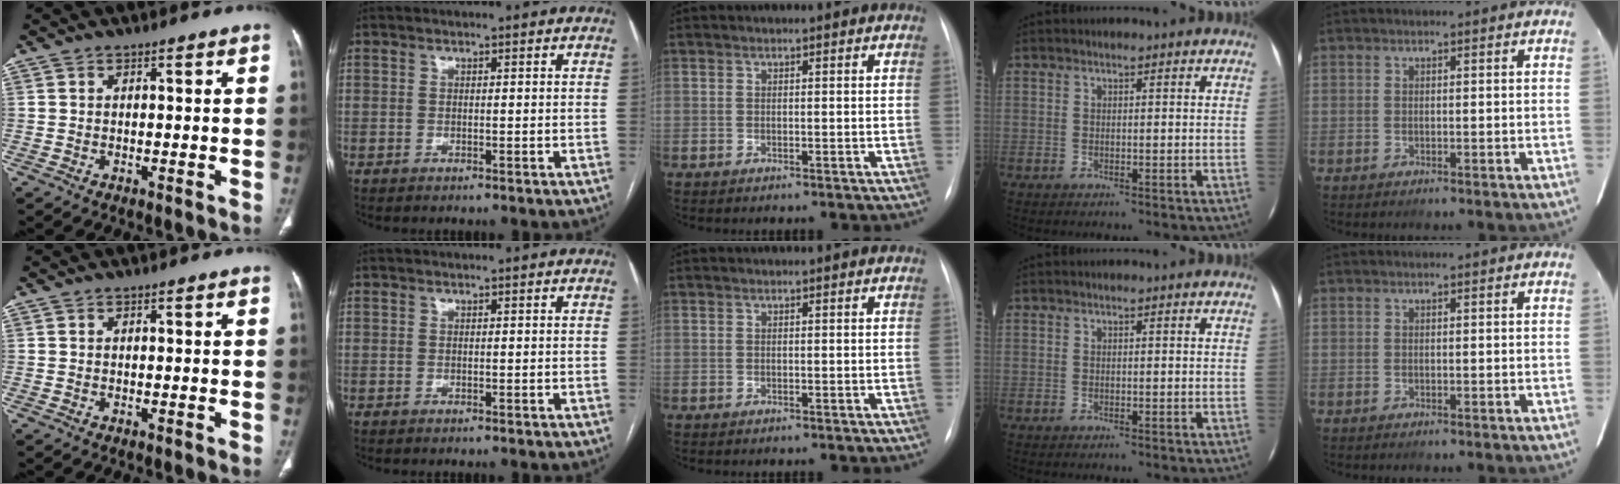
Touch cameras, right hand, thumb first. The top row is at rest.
{}